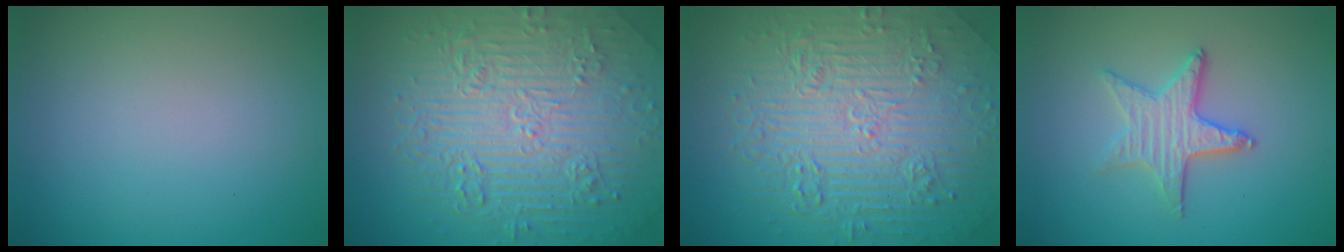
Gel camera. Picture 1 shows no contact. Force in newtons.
{"total": 11.2, "press": 7.4, "slide": 8.4}
{"total": 11.2, "press": 7.3, "slide": 8.4}
{"total": 3.2, "press": 2.8, "slide": 1.5}